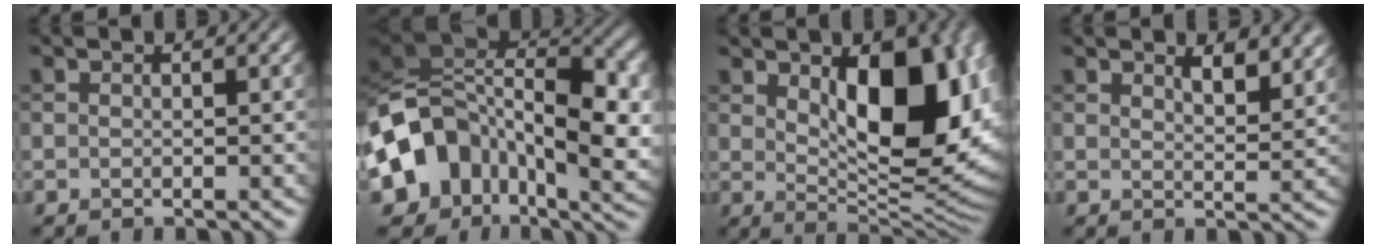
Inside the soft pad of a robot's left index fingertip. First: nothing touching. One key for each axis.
{"total": 13.1, "fx": -1.8, "fy": 9.4, "fz": 8.9, "tx": -0.160, "ty": 0.000, "tz": -0.037}
{"total": 12.9, "fx": 2.5, "fy": 6.1, "fz": 11.0, "tx": -0.139, "ty": -0.010, "tz": 0.045}
{"total": 3.2, "fx": 2.2, "fy": 1.1, "fz": 2.0, "tx": -0.034, "ty": -0.008, "tz": 0.038}